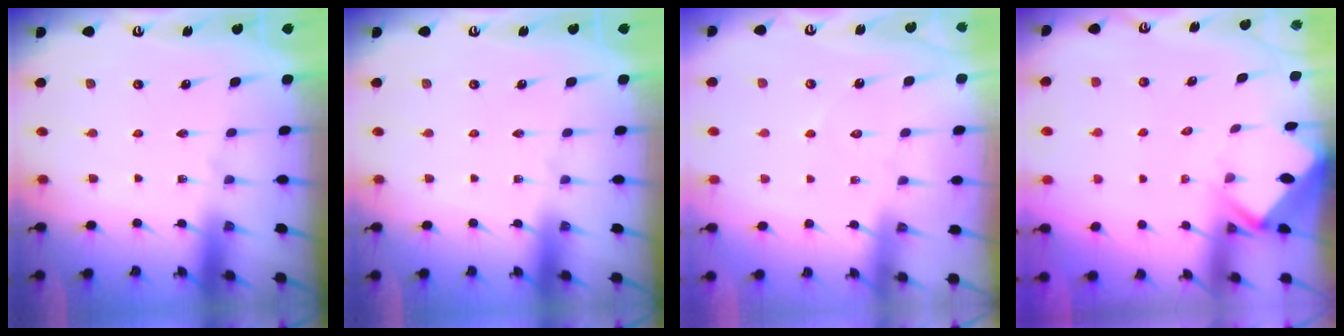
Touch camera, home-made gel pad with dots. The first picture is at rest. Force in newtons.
{"total": 0.0}
{"total": 3.3, "press": 3.3, "slide": 0.4}
{"total": 3.0, "press": 3.0, "slide": 0.3}